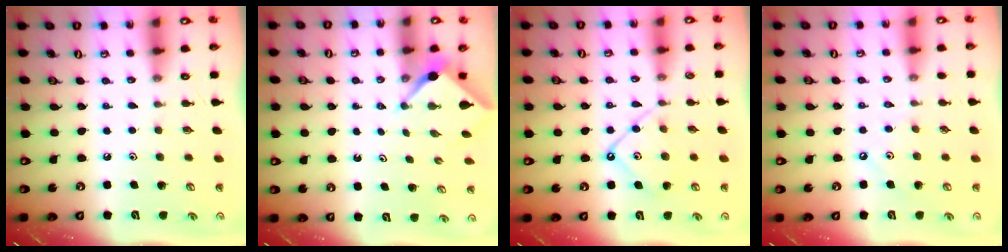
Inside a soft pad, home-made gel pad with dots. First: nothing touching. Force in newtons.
{"total": 2.6, "press": 2.6, "slide": 0.2}
{"total": 10.3, "press": 10.3, "slide": 1.0}
{"total": 4.0, "press": 4.0, "slide": 0.6}